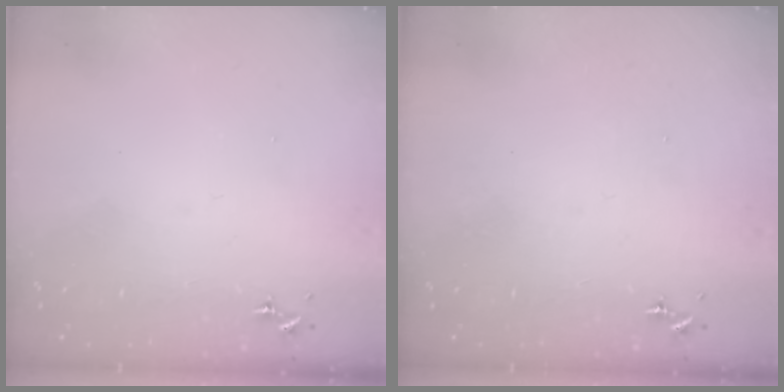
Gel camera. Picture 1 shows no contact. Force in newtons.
{"total": 0.0}